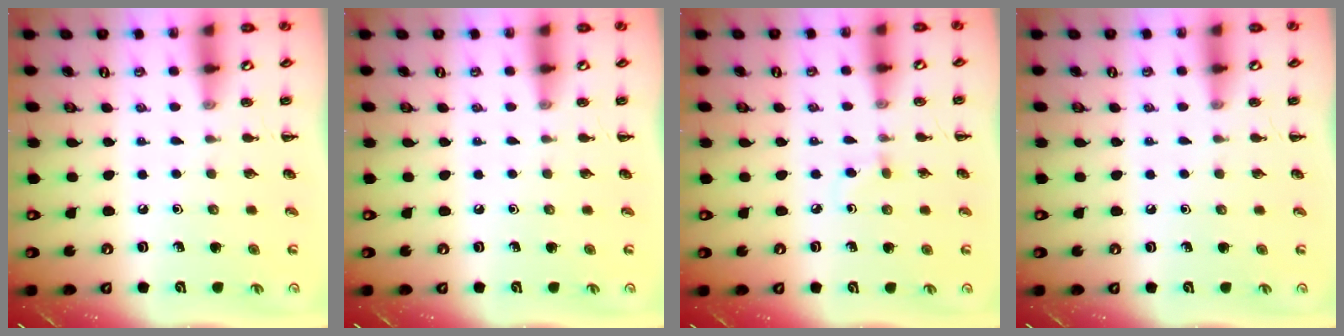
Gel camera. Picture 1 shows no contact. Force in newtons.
{"total": 0.0}
{"total": 3.9, "press": 3.7, "slide": 1.4}
{"total": 0.7, "press": 0.6, "slide": 0.4}